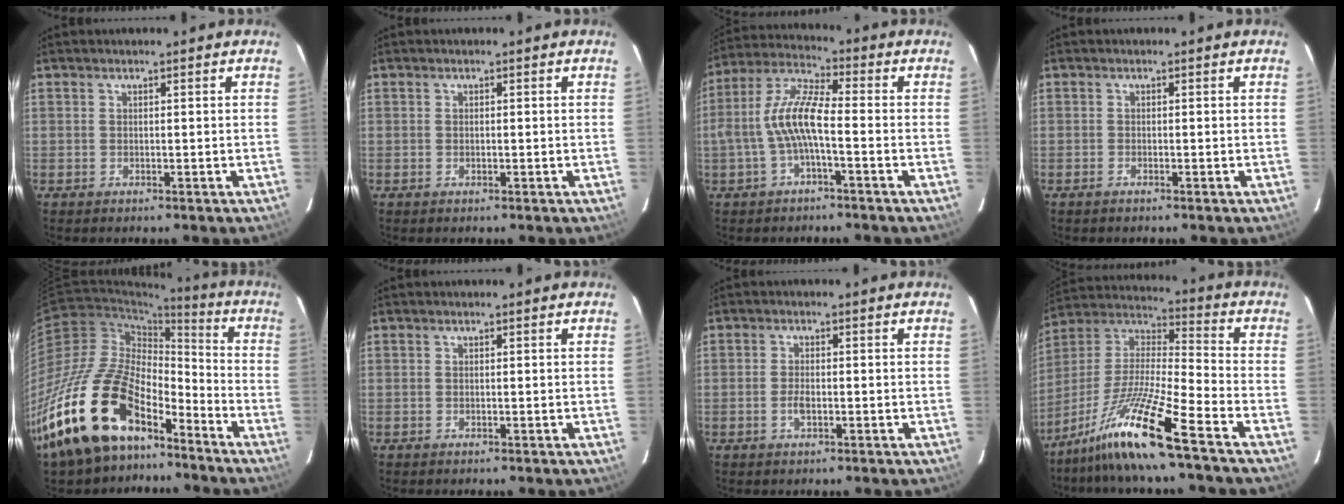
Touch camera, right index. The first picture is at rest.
{"total": 0.0}
{"total": 9.1, "force": [-2.1, 2.2, 8.6], "torque": [-0.190, 0.014, -0.038]}
{"total": 0.6, "force": [-0.6, 0.2, 0.3], "torque": [-0.008, -0.001, -0.013]}
{"total": 26.6, "force": [-18.1, 12.2, 15.3], "torque": [-0.316, -0.009, -0.318]}
{"total": 0.0}
{"total": 2.4, "force": [-0.8, 1.1, 2.0], "torque": [-0.041, 0.000, -0.016]}
{"total": 15.8, "force": [-10.9, 0.0, 11.4], "torque": [-0.232, -0.007, -0.214]}